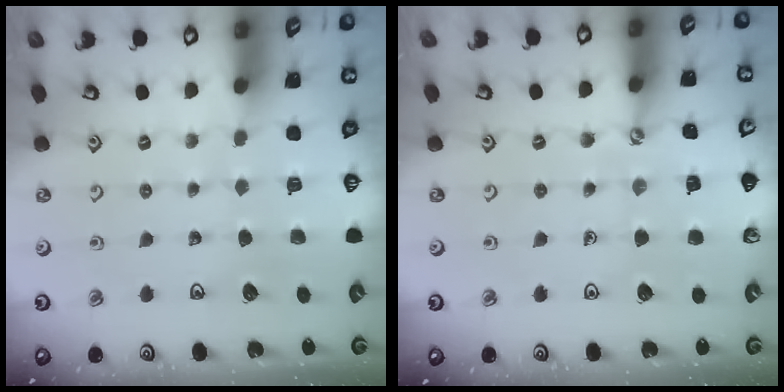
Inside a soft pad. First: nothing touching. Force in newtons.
{"total": 2.1, "press": 2.1, "slide": 0.4}